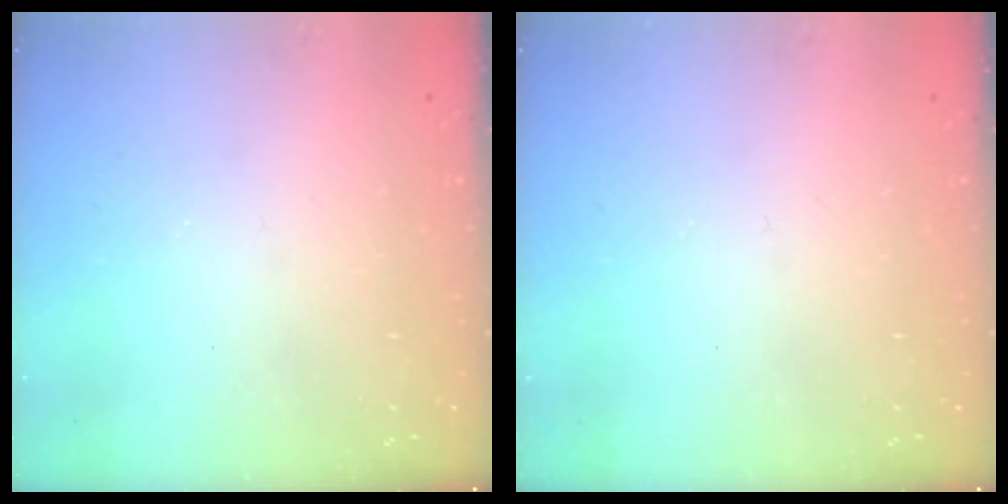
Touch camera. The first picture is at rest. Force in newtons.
{"total": 0.0}